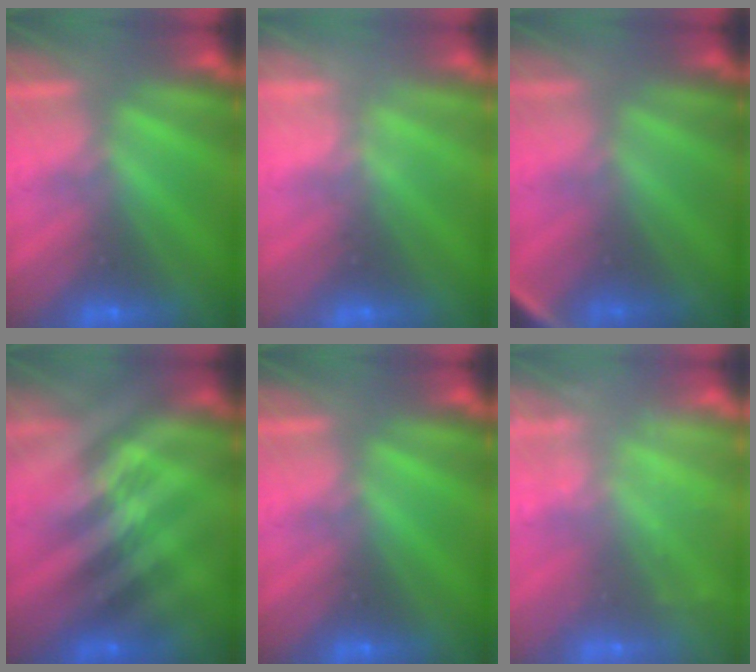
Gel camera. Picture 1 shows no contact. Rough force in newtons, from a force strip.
{"total": 2.0}
{"total": 2.8}
{"total": 2.4}
{"total": 0.0}
{"total": 2.3}